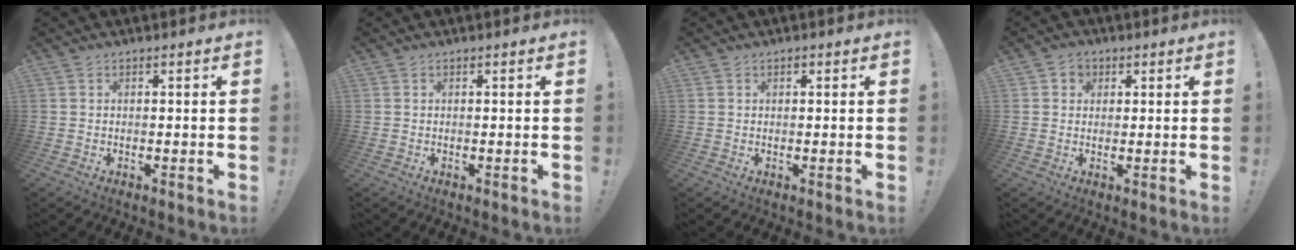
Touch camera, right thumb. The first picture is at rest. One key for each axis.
{"total": 0.0}
{"total": 0.0}
{"total": 3.2, "fx": 1.2, "fy": 2.8, "fz": 0.8, "tx": -0.005, "ty": -0.003, "tz": 0.019}